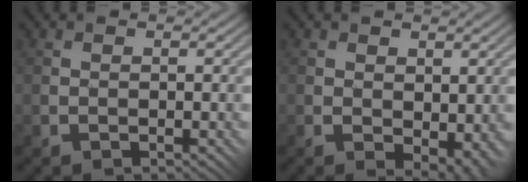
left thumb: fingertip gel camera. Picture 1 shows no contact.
{"total": 2.8, "force": [0.3, 1.8, 2.1], "torque": [-0.040, -0.010, 0.013]}